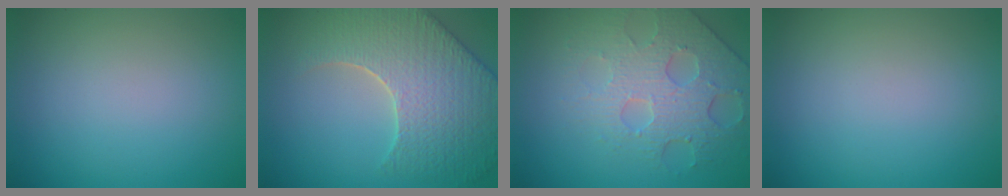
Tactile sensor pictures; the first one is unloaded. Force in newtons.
{"total": 8.0, "press": 6.4, "slide": 4.9}
{"total": 4.4, "press": 4.2, "slide": 1.4}
{"total": 0.0}